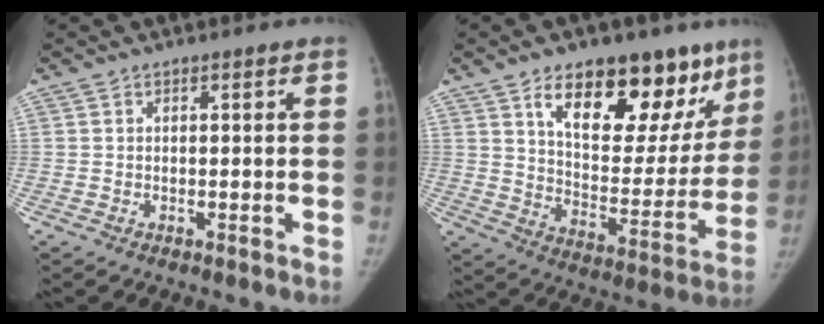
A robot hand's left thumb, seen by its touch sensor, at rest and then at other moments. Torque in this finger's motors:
{"motor_torque": [0.57, 0.59, 0.75, -0.70, 0.05]}